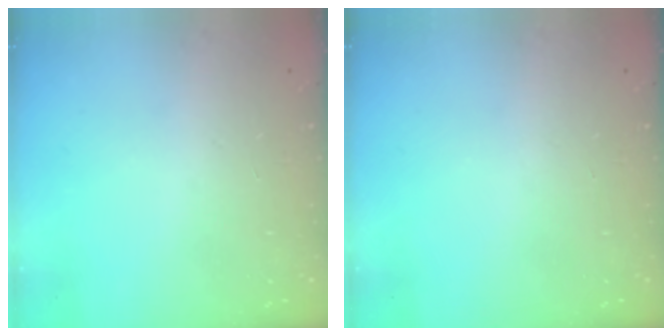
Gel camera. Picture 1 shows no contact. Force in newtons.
{"total": 0.0}